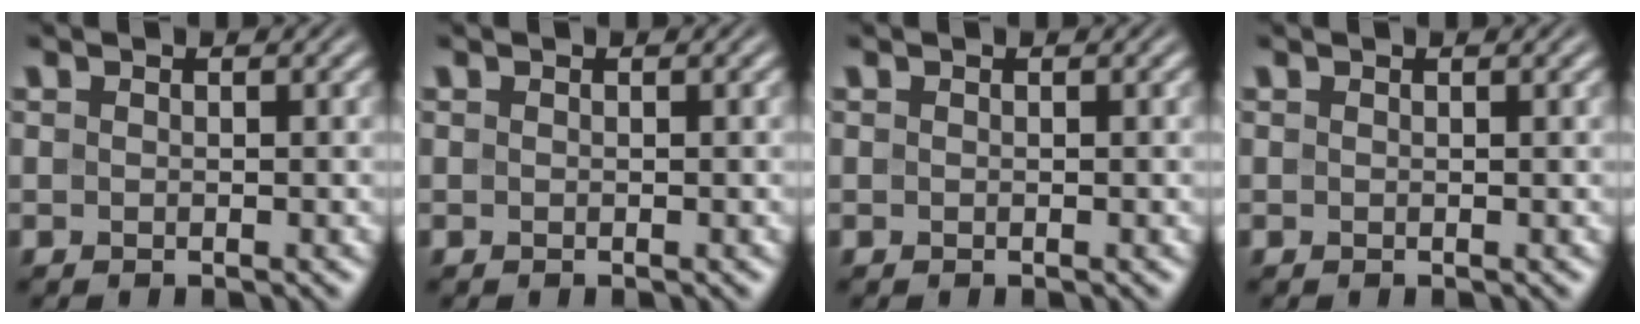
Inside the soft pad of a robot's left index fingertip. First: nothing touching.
{"total": 0.0}
{"total": 0.0}
{"total": 0.5, "force": [0.4, 0.1, 0.3], "torque": [-0.001, 0.005, 0.006]}